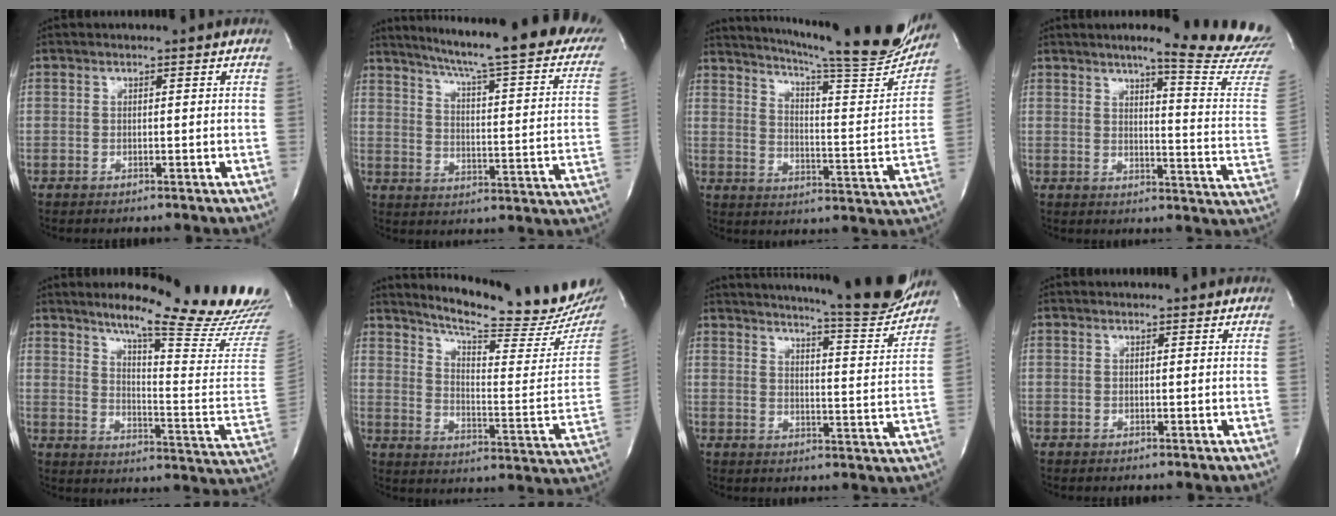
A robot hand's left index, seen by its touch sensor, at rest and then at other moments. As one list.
[{"total": 26.1, "force": [20.7, 2.3, 15.8], "torque": [-0.229, -0.034, 0.256]}, {"total": 24.7, "force": [22.0, 1.4, 11.1], "torque": [-0.176, -0.071, 0.283]}, {"total": 17.2, "force": [15.5, -1.2, 7.4], "torque": [-0.094, -0.112, 0.170]}, {"total": 23.2, "force": [19.3, -0.2, 13.0], "torque": [-0.192, -0.101, 0.244]}, {"total": 21.1, "force": [19.7, 0.2, 7.5], "torque": [-0.118, -0.098, 0.257]}, {"total": 19.4, "force": [18.0, 0.6, 7.3], "torque": [-0.109, -0.067, 0.223]}, {"total": 2.0, "force": [1.9, 0.4, 0.2], "torque": [-0.014, 0.011, 0.020]}]